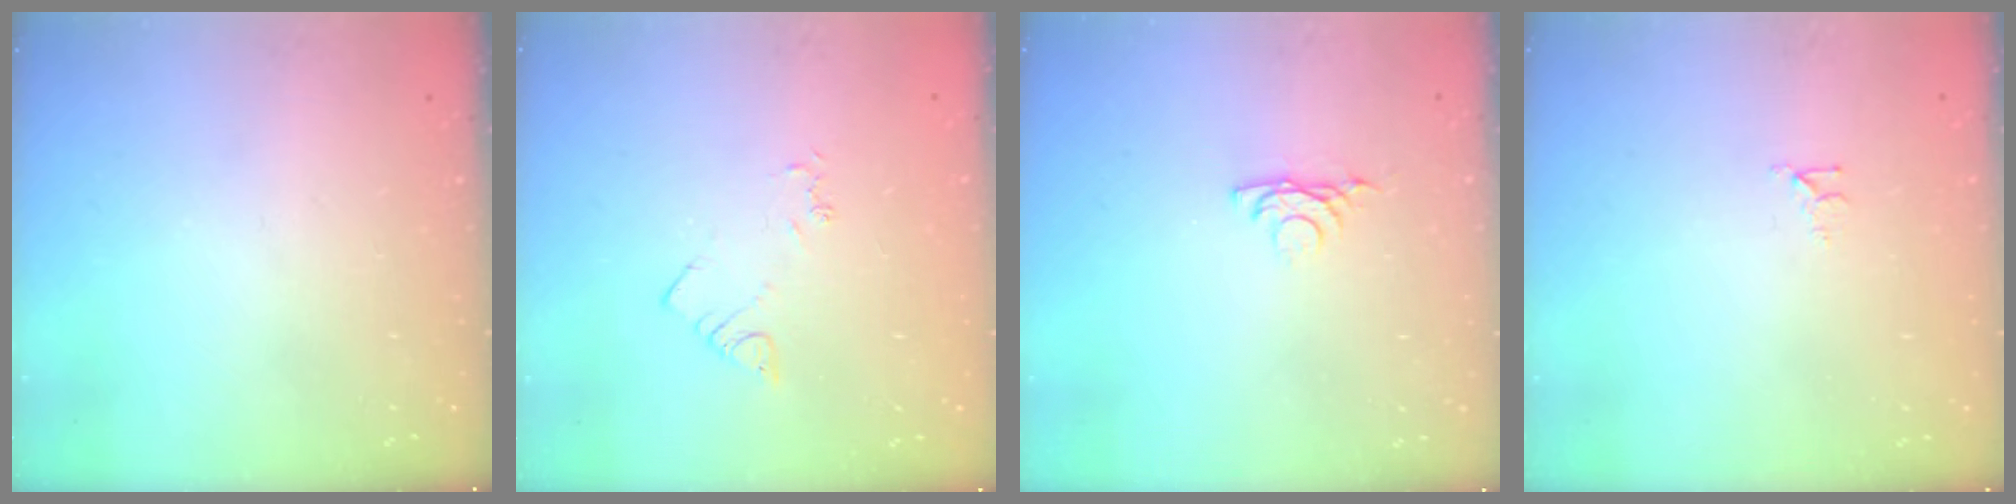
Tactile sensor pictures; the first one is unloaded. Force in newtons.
{"total": 2.3, "press": 2.3, "slide": 0.3}
{"total": 4.3, "press": 4.2, "slide": 0.8}
{"total": 3.3, "press": 3.3, "slide": 0.2}